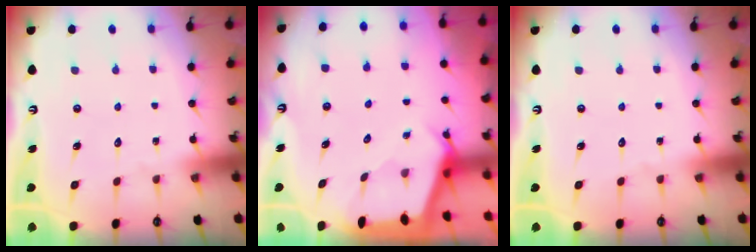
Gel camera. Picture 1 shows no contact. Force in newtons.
{"total": 3.7, "press": 3.7, "slide": 0.3}
{"total": 0.0}